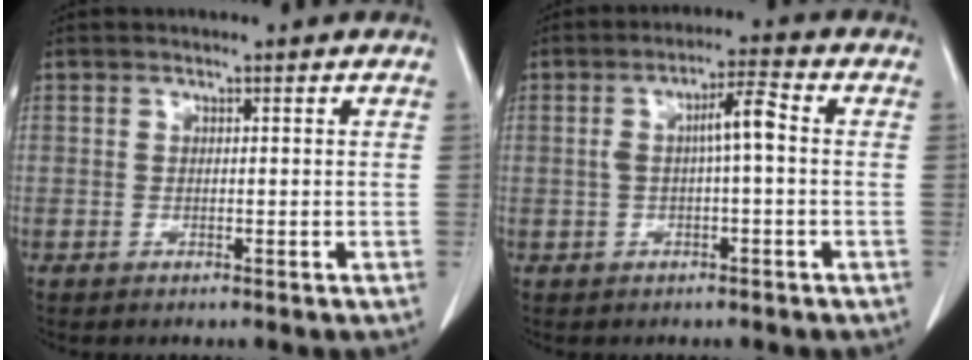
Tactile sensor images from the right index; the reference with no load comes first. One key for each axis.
{"total": 5.1, "fx": 0.2, "fy": 0.6, "fz": 5.1, "tx": -0.088, "ty": 0.015, "tz": 0.003}